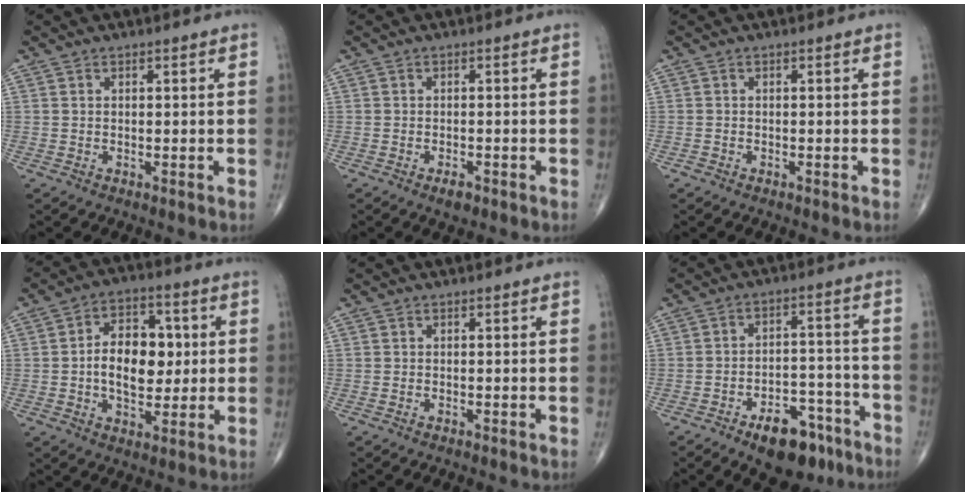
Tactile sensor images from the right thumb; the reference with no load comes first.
{"total": 2.0, "force": [-1.2, 0.9, 1.3], "torque": [-0.022, 0.001, -0.018]}
{"total": 0.5, "force": [-0.4, 0.3, 0.1], "torque": [-0.006, 0.000, -0.011]}
{"total": 12.3, "force": [0.3, 7.8, 9.4], "torque": [-0.113, 0.014, 0.004]}
{"total": 0.0}
{"total": 12.5, "force": [-8.1, 6.3, 7.2], "torque": [-0.074, 0.064, -0.117]}